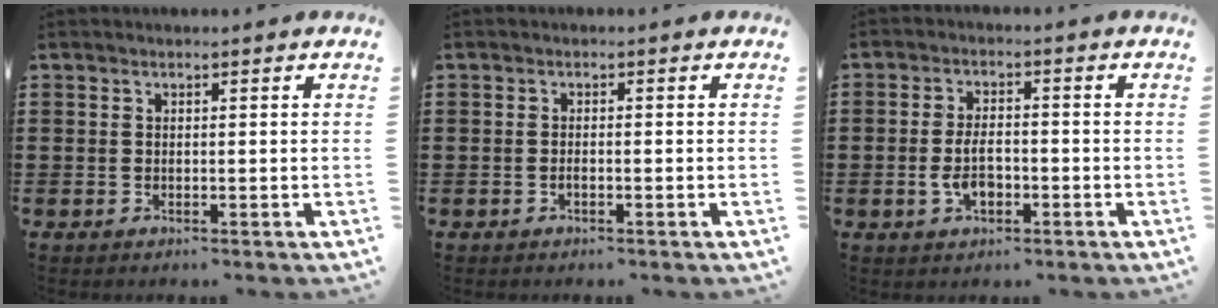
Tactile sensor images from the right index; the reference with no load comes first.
{"total": 0.8, "force": [-0.5, 0.0, 0.6], "torque": [-0.013, -0.004, -0.007]}
{"total": 5.0, "force": [-1.3, 2.5, 4.1], "torque": [-0.086, 0.003, -0.027]}